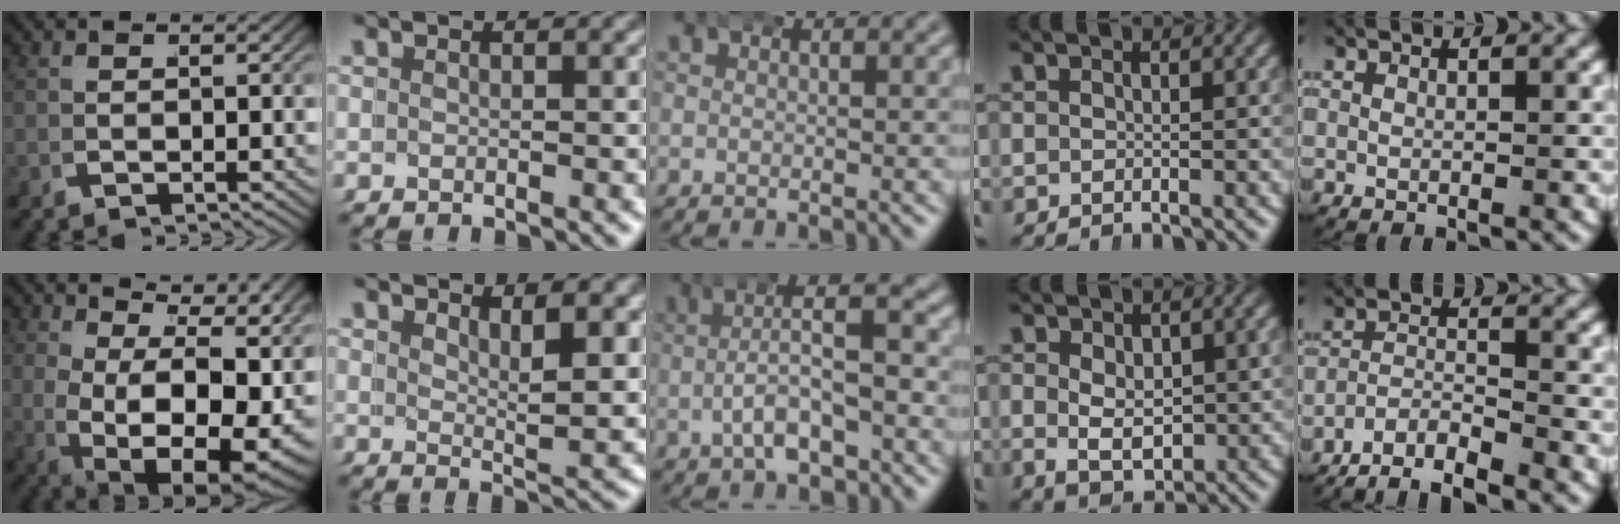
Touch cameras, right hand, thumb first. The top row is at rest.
{"thumb": {"total": 15.7, "force": [1.1, 9.5, 12.4], "torque": [-0.216, -0.057, 0.058]}, "index": {"total": 2.8, "force": [2.4, -0.9, 1.3], "torque": [-0.008, -0.015, 0.043]}, "middle": {"total": 4.1, "force": [-1.1, 1.5, 3.7], "torque": [-0.052, 0.007, -0.019]}, "ring": {"total": 4.2, "force": [-0.5, 2.8, 3.1], "torque": [-0.066, -0.032, 0.010]}, "little": {"total": 7.7, "force": [-7.0, 2.6, 1.8], "torque": [-0.032, -0.023, -0.115]}}